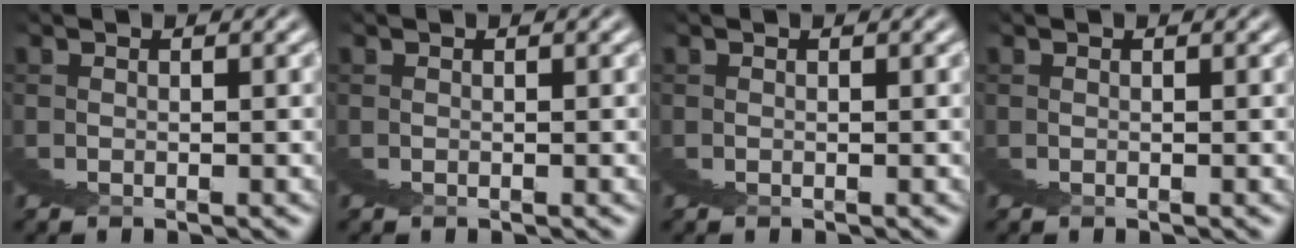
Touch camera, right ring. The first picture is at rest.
{"total": 0.0}
{"total": 0.0}
{"total": 0.0}